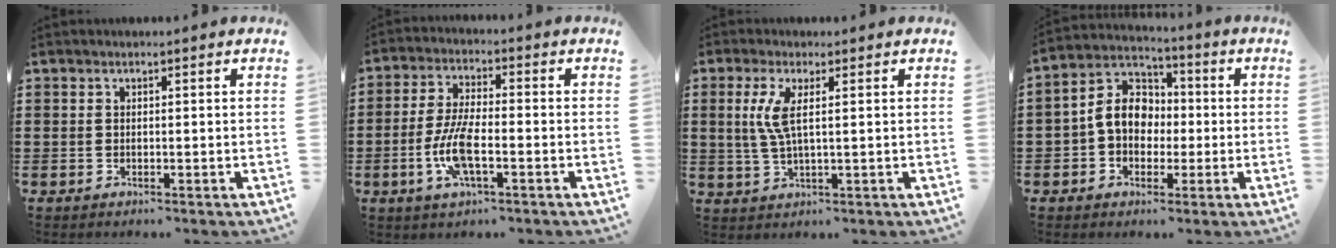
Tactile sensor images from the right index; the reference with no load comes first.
{"total": 8.0, "force": [-2.4, 2.3, 7.2], "torque": [-0.161, -0.015, -0.047]}
{"total": 4.6, "force": [1.0, 0.9, 4.4], "torque": [-0.111, -0.010, 0.010]}
{"total": 8.3, "force": [-0.3, 6.6, 5.0], "torque": [-0.129, 0.014, -0.010]}